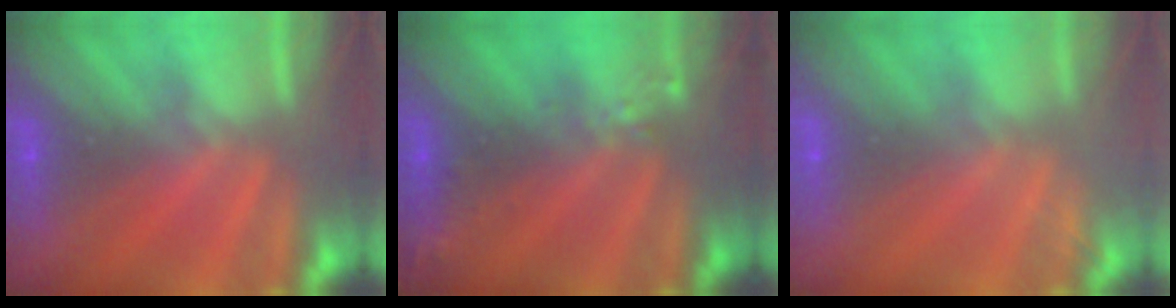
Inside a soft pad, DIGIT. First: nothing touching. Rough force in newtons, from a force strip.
{"total": 2.4}
{"total": 2.1}